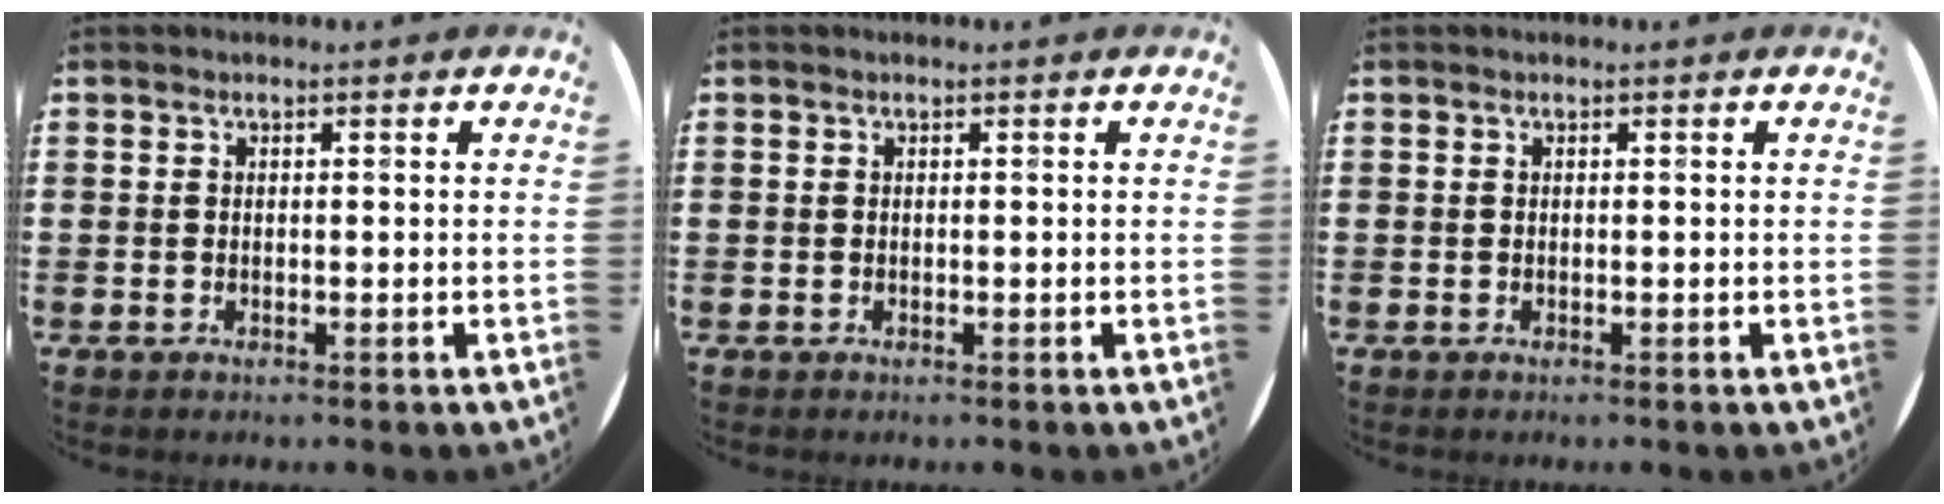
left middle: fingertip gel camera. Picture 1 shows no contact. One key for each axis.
{"total": 0.0}
{"total": 0.0}